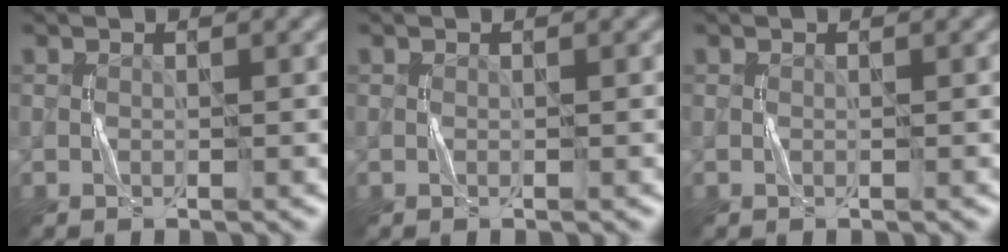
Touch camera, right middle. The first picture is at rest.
{"total": 0.0}
{"total": 0.0}